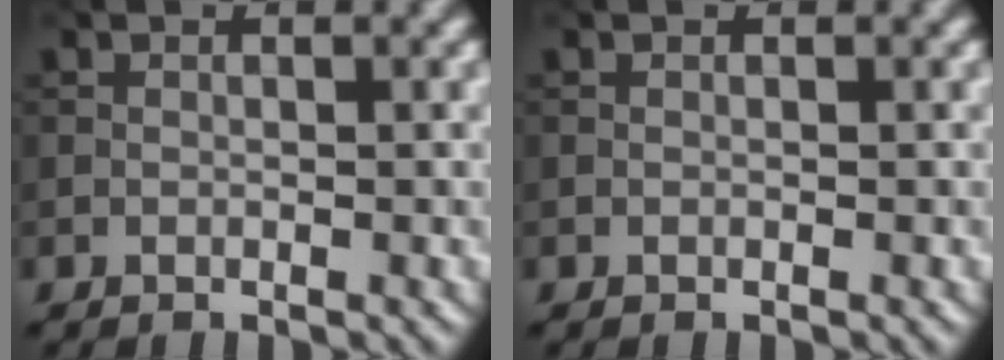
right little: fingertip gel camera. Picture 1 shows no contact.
{"total": 0.0}